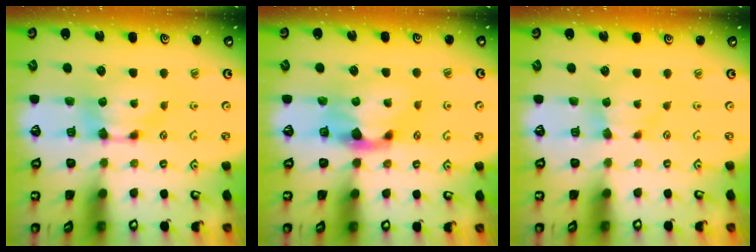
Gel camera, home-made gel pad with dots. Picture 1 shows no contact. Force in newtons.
{"total": 2.2, "press": 1.9, "slide": 1.2}
{"total": 1.4, "press": 1.3, "slide": 0.5}